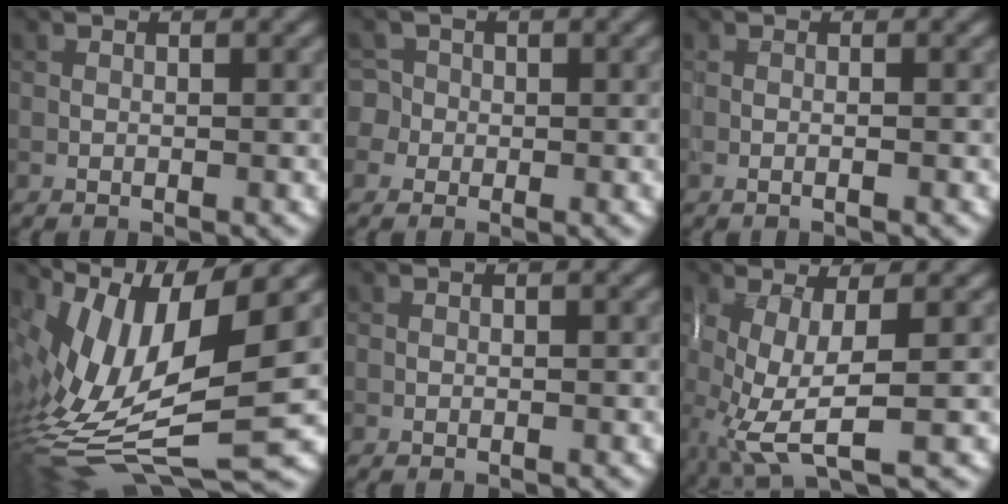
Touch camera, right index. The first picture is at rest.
{"total": 3.5, "force": [0.1, 3.4, 1.0], "torque": [0.005, 0.025, -0.023]}
{"total": 0.7, "force": [-0.2, 0.0, 0.7], "torque": [-0.012, -0.003, -0.009]}
{"total": 13.6, "force": [1.3, 4.4, 12.8], "torque": [-0.260, -0.002, 0.043]}
{"total": 0.0}
{"total": 5.9, "force": [-0.9, 1.8, 5.6], "torque": [-0.126, -0.011, -0.014]}